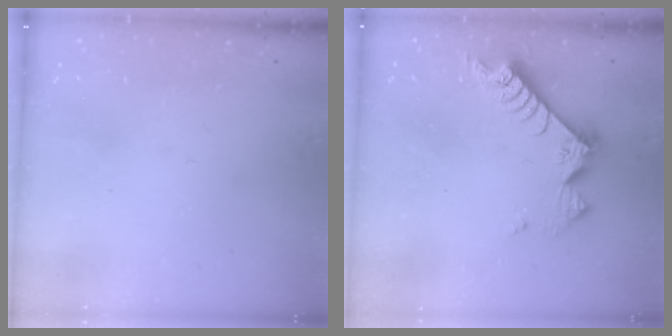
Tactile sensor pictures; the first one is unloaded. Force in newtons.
{"total": 7.6, "press": 7.6, "slide": 0.4}